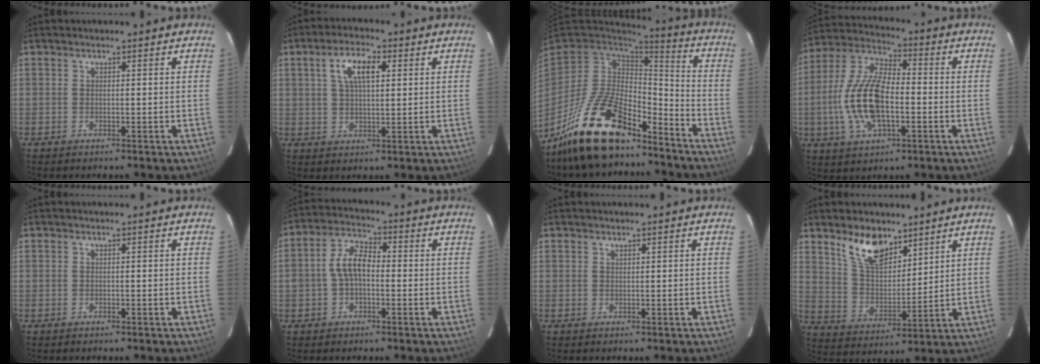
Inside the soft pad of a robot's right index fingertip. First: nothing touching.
{"total": 6.9, "force": [2.5, 2.9, 5.8], "torque": [-0.106, 0.014, 0.046]}
{"total": 20.3, "force": [-14.7, 7.7, 11.7], "torque": [-0.244, -0.012, -0.257]}
{"total": 15.5, "force": [-2.8, 6.8, 13.6], "torque": [-0.288, 0.005, -0.055]}
{"total": 0.0}
{"total": 6.9, "force": [-0.7, 4.1, 5.5], "torque": [-0.108, 0.020, -0.011]}
{"total": 0.5, "force": [0.5, 0.1, 0.0], "torque": [0.001, 0.000, 0.010]}
{"total": 10.9, "force": [7.7, 5.0, 5.9], "torque": [-0.107, 0.003, 0.151]}